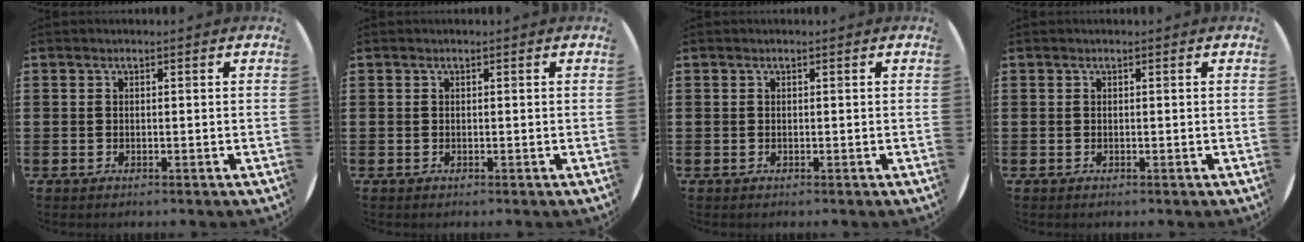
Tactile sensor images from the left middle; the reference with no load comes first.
{"total": 0.0}
{"total": 0.0}
{"total": 0.0}